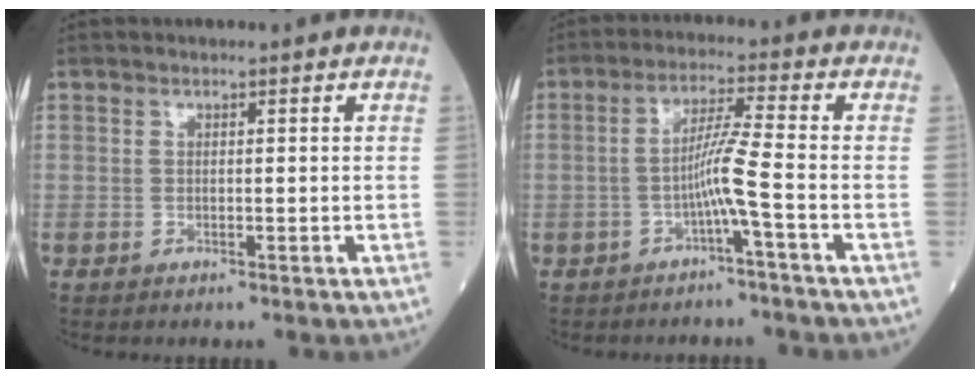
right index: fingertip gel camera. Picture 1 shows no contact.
{"total": 5.0, "force": [-2.1, -1.3, 4.4], "torque": [-0.085, 0.010, -0.039]}